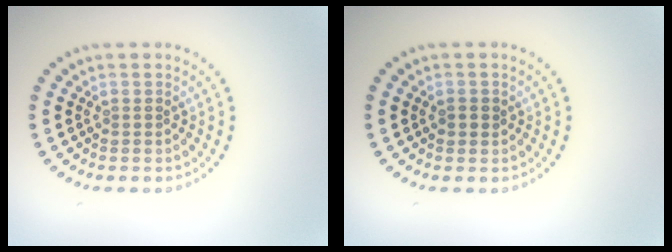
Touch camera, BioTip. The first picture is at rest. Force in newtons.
{"total": 1.1, "press": 1.1, "slide": 0.2}